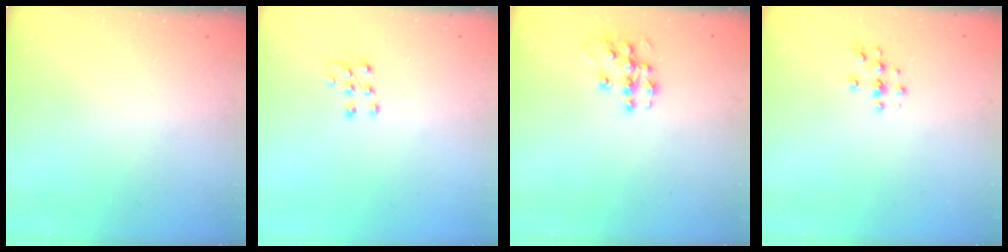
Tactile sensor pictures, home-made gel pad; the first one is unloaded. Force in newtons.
{"total": 6.0, "press": 5.9, "slide": 0.4}
{"total": 10.6, "press": 10.6, "slide": 0.6}
{"total": 3.6, "press": 3.6, "slide": 0.4}